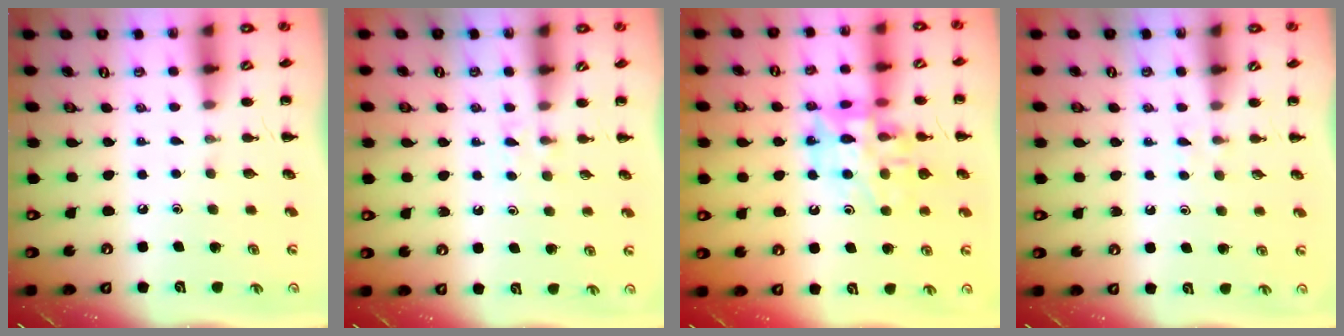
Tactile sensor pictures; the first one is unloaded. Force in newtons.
{"total": 2.8, "press": 2.5, "slide": 1.1}
{"total": 13.9, "press": 13.7, "slide": 2.1}
{"total": 2.1, "press": 1.8, "slide": 0.9}